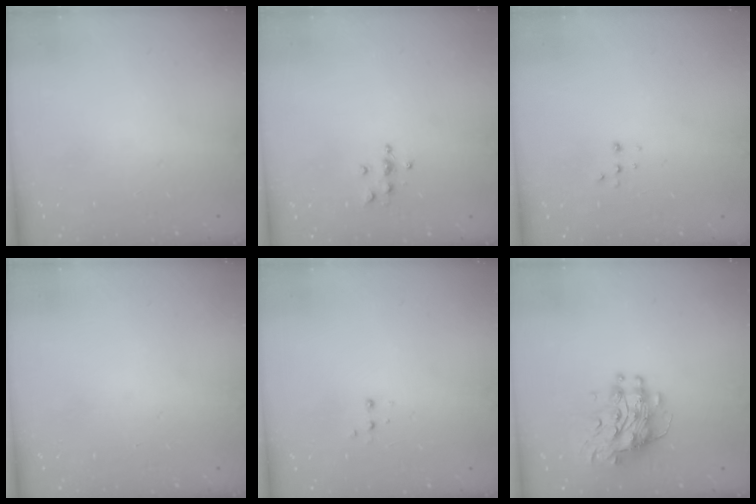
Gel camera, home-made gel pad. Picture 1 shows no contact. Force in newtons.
{"total": 4.6, "press": 4.5, "slide": 0.5}
{"total": 2.2, "press": 2.2, "slide": 0.5}
{"total": 0.0}
{"total": 3.3, "press": 3.2, "slide": 0.7}
{"total": 9.9, "press": 9.9, "slide": 0.9}